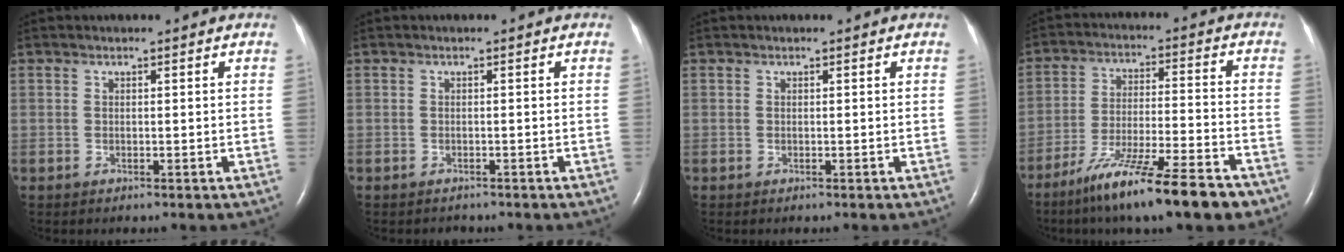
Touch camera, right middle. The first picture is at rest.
{"total": 0.7, "force": [-0.6, 0.3, -0.1], "torque": [-0.006, -0.001, -0.009]}
{"total": 0.0}
{"total": 16.4, "force": [-12.0, 1.3, 11.2], "torque": [-0.175, -0.031, -0.199]}